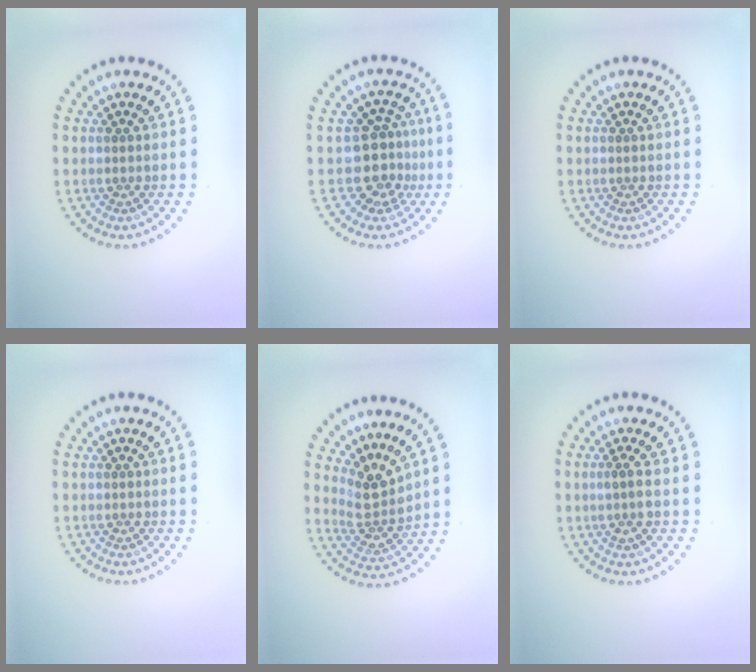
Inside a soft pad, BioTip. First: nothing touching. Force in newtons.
{"total": 3.3, "press": 2.5, "slide": 2.2}
{"total": 0.0}
{"total": 0.0}
{"total": 3.2, "press": 2.3, "slide": 2.2}
{"total": 1.4, "press": 1.2, "slide": 0.7}